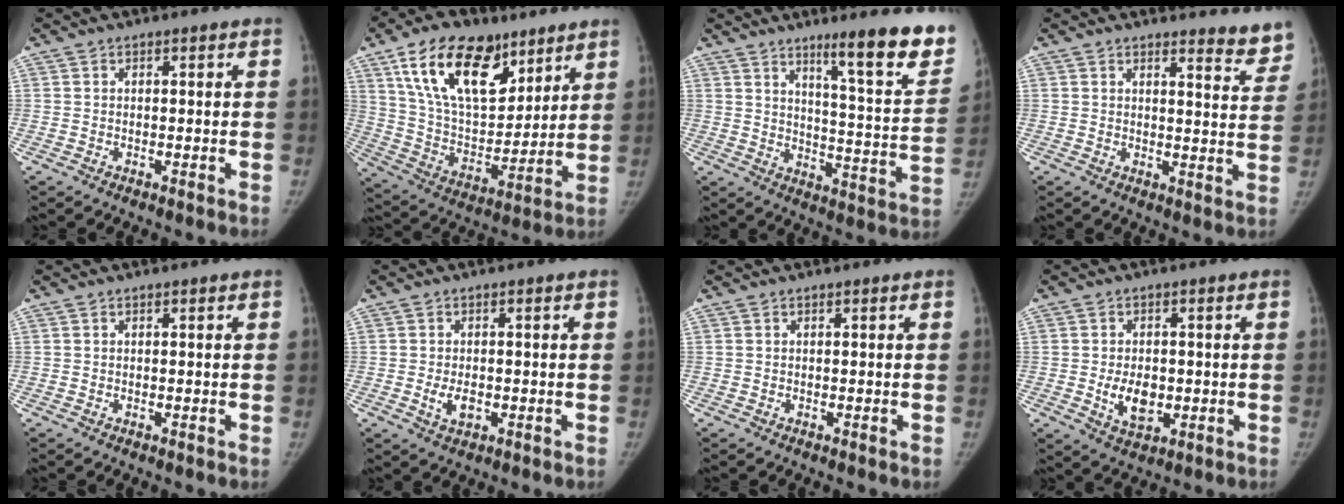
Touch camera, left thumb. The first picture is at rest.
{"total": 22.1, "force": [12.6, 11.9, 13.8], "torque": [-0.206, -0.043, 0.229]}
{"total": 17.5, "force": [11.4, 2.2, 13.1], "torque": [-0.139, -0.079, 0.168]}
{"total": 6.8, "force": [6.4, 1.4, 1.8], "torque": [0.007, -0.051, 0.060]}
{"total": 0.0}
{"total": 3.5, "force": [-0.7, 2.1, 2.7], "torque": [-0.047, -0.003, -0.007]}
{"total": 0.0}
{"total": 6.6, "force": [-0.8, 4.3, 4.9], "torque": [-0.065, -0.006, -0.003]}